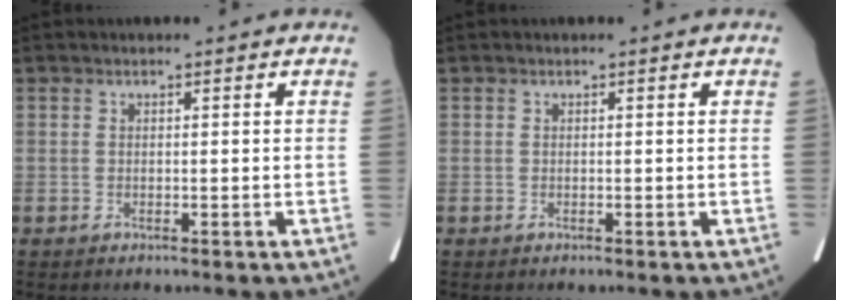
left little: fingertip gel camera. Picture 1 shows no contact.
{"total": 0.0}